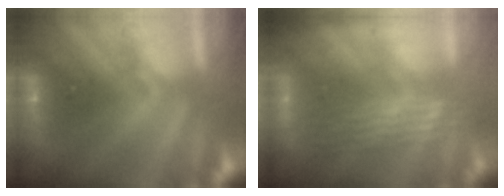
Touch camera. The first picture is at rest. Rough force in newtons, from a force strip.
{"total": 3.1}